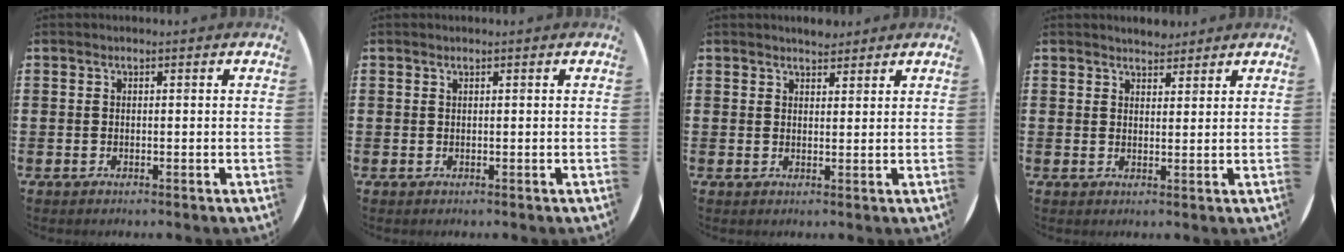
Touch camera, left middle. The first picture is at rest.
{"total": 0.0}
{"total": 2.2, "force": [2.1, 0.5, 0.0], "torque": [0.005, -0.002, 0.038]}
{"total": 2.5, "force": [2.4, 0.7, 0.1], "torque": [0.004, -0.002, 0.044]}